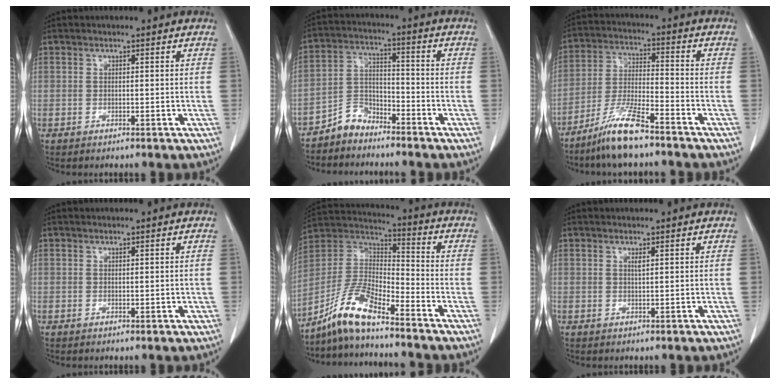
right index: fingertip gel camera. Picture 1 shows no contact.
{"total": 5.5, "force": [-4.8, 2.7, 0.6], "torque": [-0.009, 0.011, -0.097]}
{"total": 9.5, "force": [-7.2, 1.0, 6.1], "torque": [-0.129, -0.020, -0.140]}
{"total": 0.7, "force": [0.1, 0.4, 0.5], "torque": [-0.007, -0.001, 0.004]}
{"total": 10.4, "force": [-8.2, 2.0, 6.2], "torque": [-0.141, 0.017, -0.160]}
{"total": 0.6, "force": [0.4, 0.0, 0.5], "torque": [-0.013, -0.002, 0.006]}